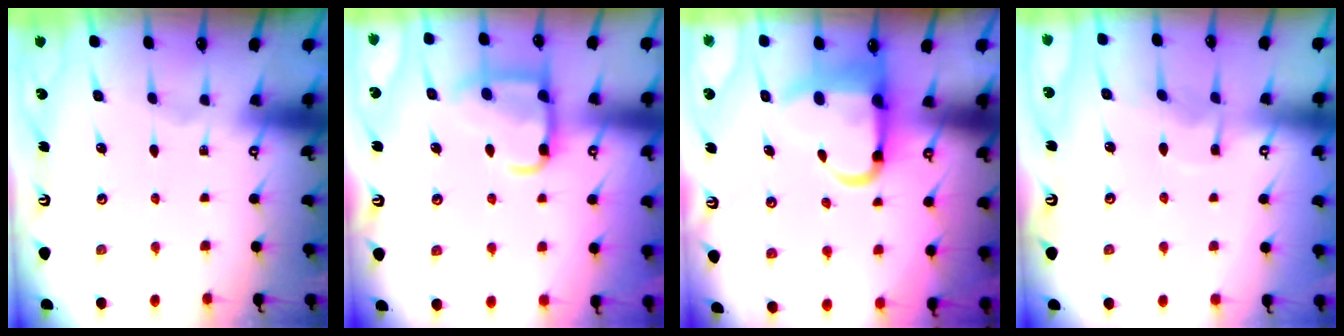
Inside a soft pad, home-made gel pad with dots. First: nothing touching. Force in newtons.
{"total": 14.2, "press": 14.1, "slide": 1.4}
{"total": 8.2, "press": 8.0, "slide": 1.7}
{"total": 2.9, "press": 2.9, "slide": 0.4}